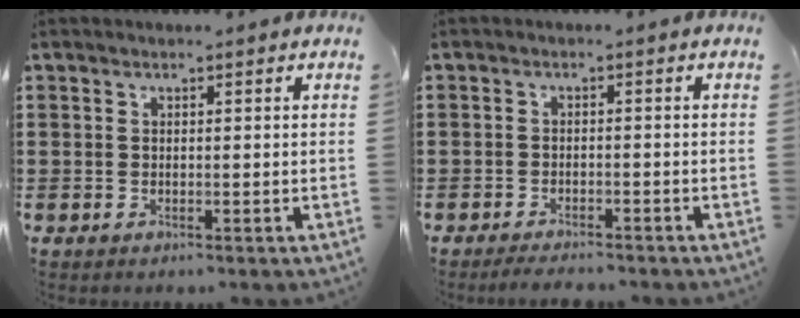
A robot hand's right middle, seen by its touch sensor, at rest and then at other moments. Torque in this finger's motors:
{"motor_torque": [0.57, -0.41, -0.10, -0.01]}